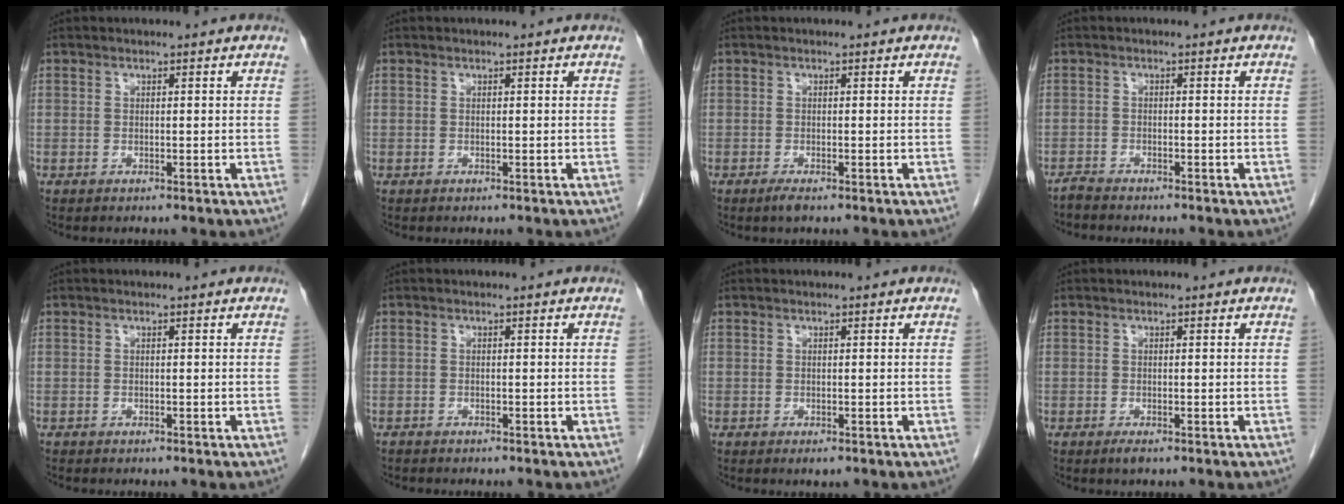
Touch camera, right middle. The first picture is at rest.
{"total": 0.0}
{"total": 1.3, "force": [-0.9, 0.1, 0.9], "torque": [-0.022, -0.005, -0.016]}
{"total": 2.5, "force": [-2.3, 0.4, 0.8], "torque": [-0.015, -0.004, -0.034]}
{"total": 0.0}
{"total": 1.6, "force": [-1.4, 0.5, 0.5], "torque": [-0.014, -0.002, -0.018]}
{"total": 1.0, "force": [-0.6, 0.3, 0.7], "torque": [-0.009, -0.002, -0.004]}
{"total": 0.9, "force": [-0.6, 0.1, 0.7], "torque": [-0.014, -0.003, -0.009]}